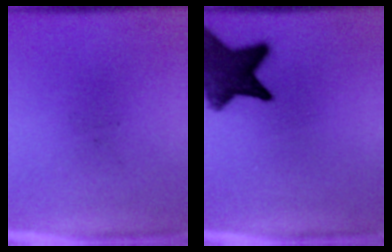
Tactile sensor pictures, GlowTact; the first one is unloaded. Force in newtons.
{"total": 11.4}